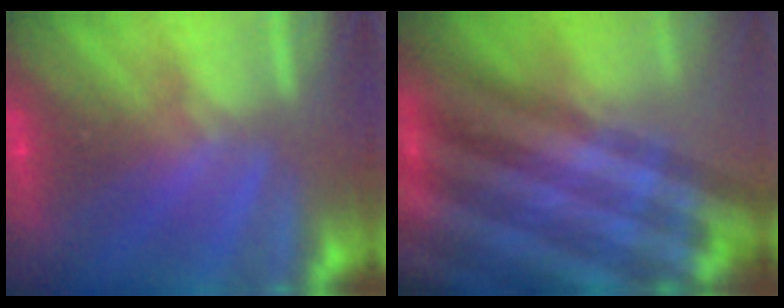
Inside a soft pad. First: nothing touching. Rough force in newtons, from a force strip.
{"total": 7.4}